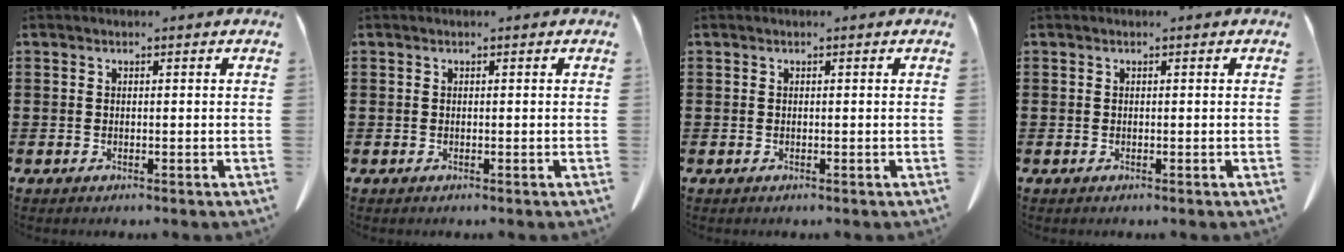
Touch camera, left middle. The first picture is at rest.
{"total": 0.0}
{"total": 0.0}
{"total": 0.0}